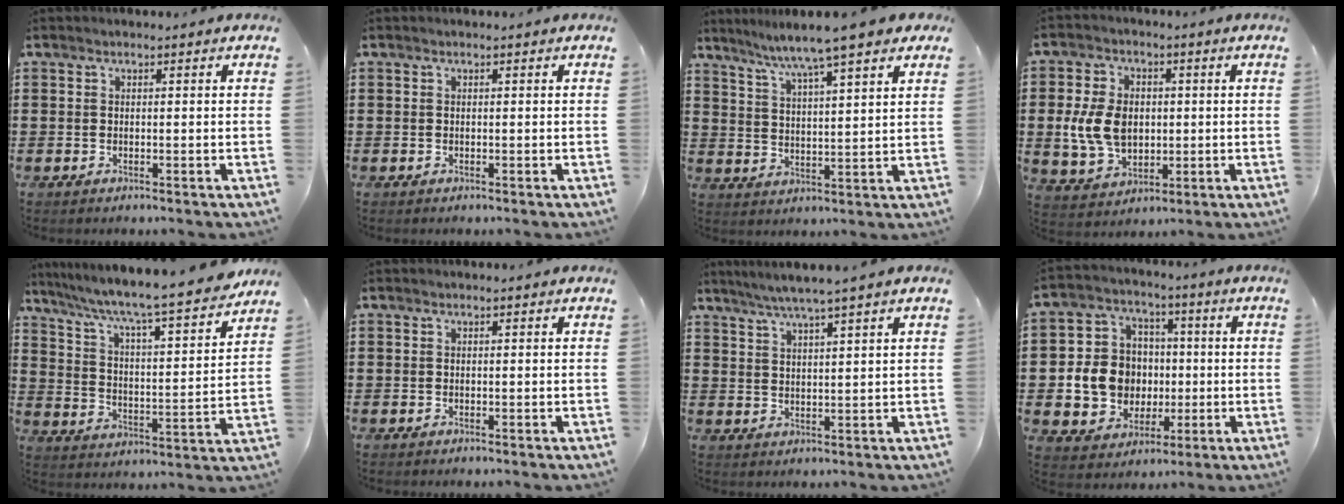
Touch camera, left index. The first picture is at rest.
{"total": 0.0}
{"total": 6.7, "force": [5.7, -0.3, 3.4], "torque": [-0.088, -0.026, 0.095]}
{"total": 8.9, "force": [0.2, 6.6, 5.9], "torque": [-0.139, 0.008, 0.000]}
{"total": 6.4, "force": [5.6, -0.3, 3.1], "torque": [-0.087, -0.050, 0.083]}
{"total": 0.0}
{"total": 4.1, "force": [3.3, -0.7, 2.3], "torque": [-0.053, -0.010, 0.057]}
{"total": 9.6, "force": [-0.4, 9.0, 3.3], "torque": [-0.090, 0.014, 0.002]}